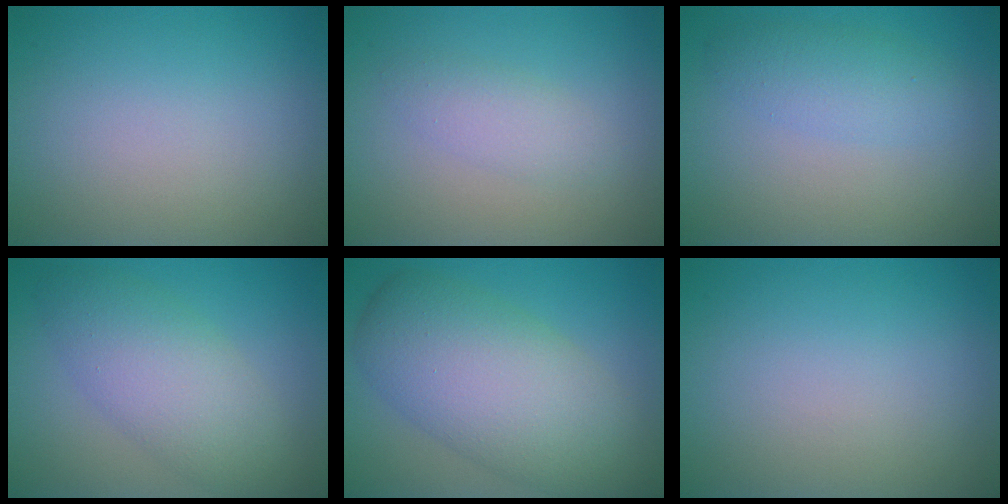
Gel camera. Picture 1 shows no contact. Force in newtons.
{"total": 2.1, "press": 2.1, "slide": 0.1}
{"total": 2.6, "press": 2.6, "slide": 0.1}
{"total": 5.5, "press": 5.5, "slide": 0.3}
{"total": 9.3, "press": 9.3, "slide": 0.6}
{"total": 0.0}